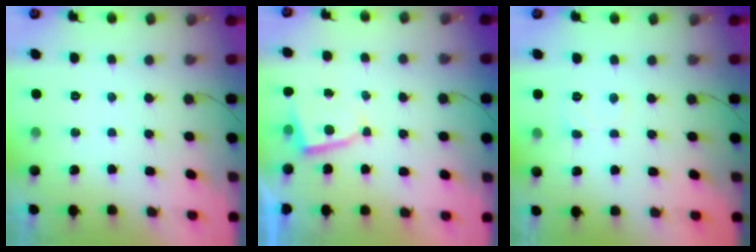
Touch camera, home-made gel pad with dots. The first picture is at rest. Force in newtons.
{"total": 3.1, "press": 3.1, "slide": 0.3}
{"total": 3.3, "press": 3.3, "slide": 0.3}